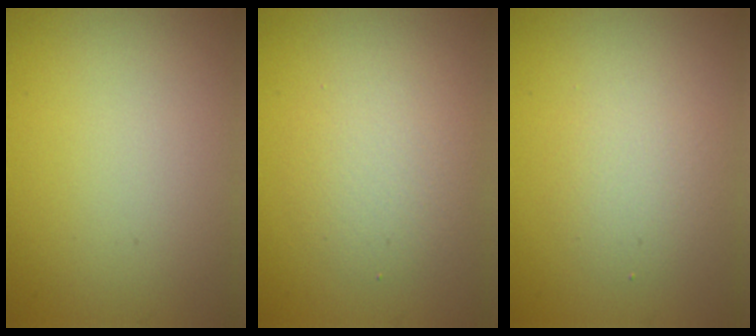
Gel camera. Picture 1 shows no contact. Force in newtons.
{"total": 3.2, "press": 3.2, "slide": 0.1}
{"total": 2.3, "press": 2.3, "slide": 0.0}